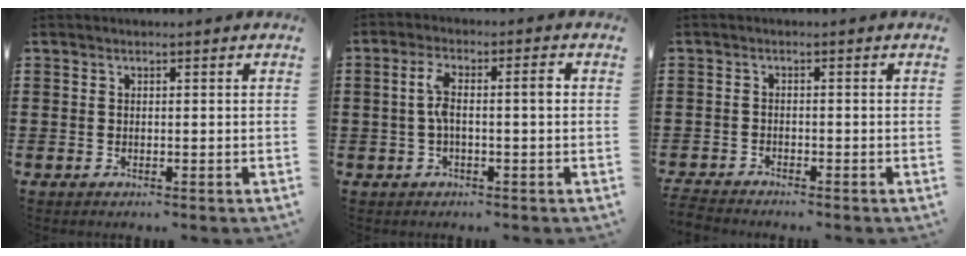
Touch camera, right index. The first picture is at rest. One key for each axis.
{"total": 5.0, "fx": 0.0, "fy": 1.1, "fz": 4.9, "tx": -0.091, "ty": 0.009, "tz": -0.005}
{"total": 1.9, "fx": -1.9, "fy": 0.0, "fz": 0.0, "tx": -0.004, "ty": 0.000, "tz": -0.040}